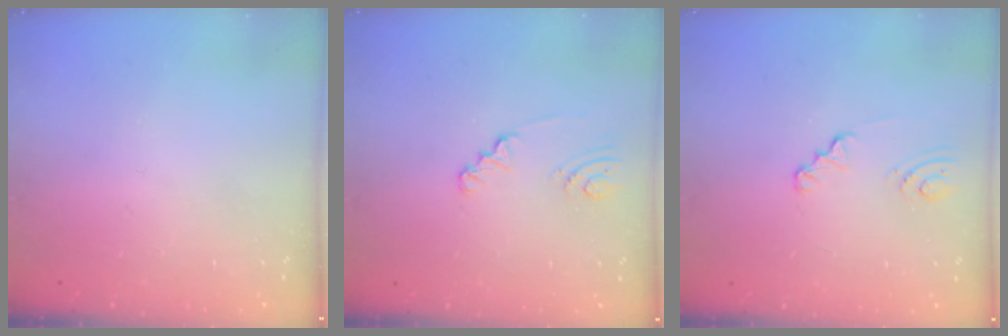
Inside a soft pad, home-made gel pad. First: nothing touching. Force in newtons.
{"total": 1.5, "press": 1.5, "slide": 0.1}
{"total": 2.2, "press": 2.2, "slide": 0.3}